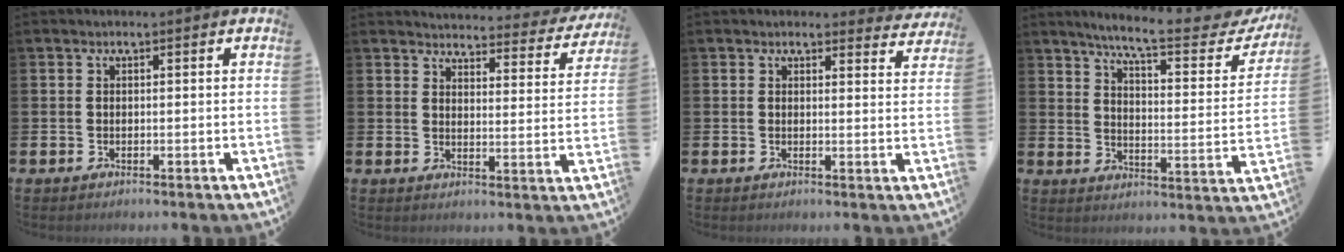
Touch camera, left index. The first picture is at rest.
{"total": 3.3, "force": [3.2, 0.8, 0.6], "torque": [-0.015, -0.030, 0.047]}
{"total": 2.2, "force": [2.1, 0.6, 0.1], "torque": [0.001, -0.010, 0.037]}
{"total": 8.3, "force": [7.1, 0.8, 4.3], "torque": [-0.098, -0.048, 0.111]}